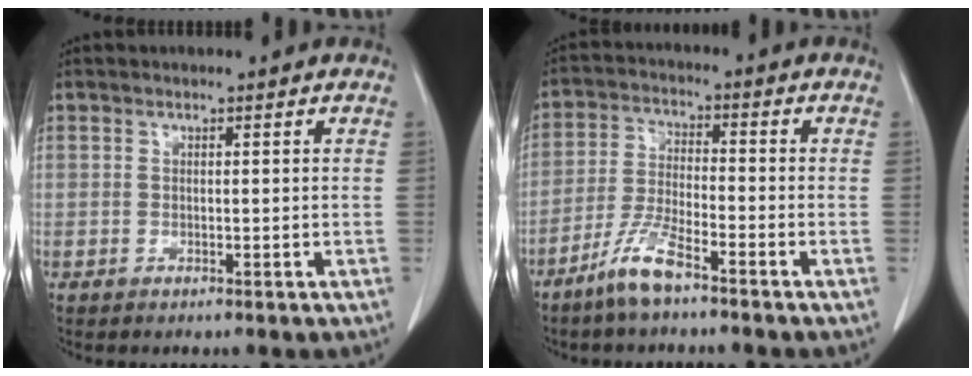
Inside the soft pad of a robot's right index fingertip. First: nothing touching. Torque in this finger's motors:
{"motor_torque": [0.26, -0.18, 0.15, 0.05]}